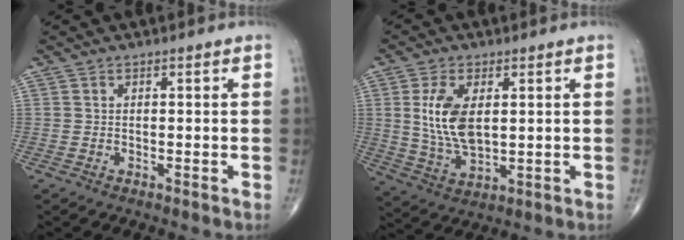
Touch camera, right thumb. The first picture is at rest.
{"total": 10.4, "force": [2.0, 5.4, 8.7], "torque": [-0.169, -0.015, 0.048]}